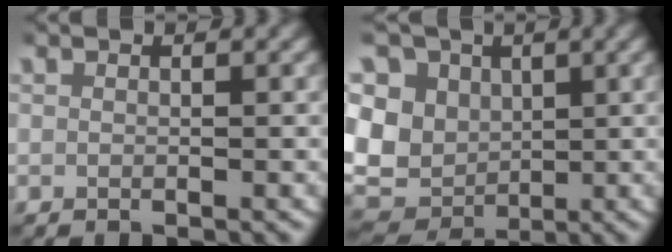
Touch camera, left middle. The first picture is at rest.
{"total": 14.8, "force": [1.3, 13.5, 6.0], "torque": [-0.153, -0.019, 0.012]}